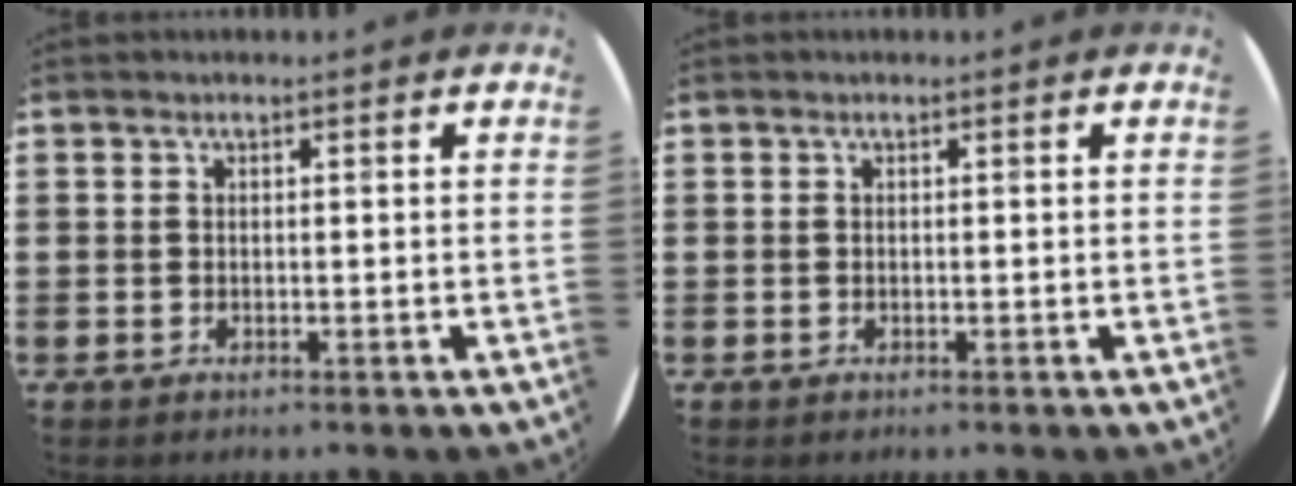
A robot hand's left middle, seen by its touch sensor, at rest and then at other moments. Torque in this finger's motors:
{"motor_torque": [0.00, 0.00, 0.00, 0.00]}